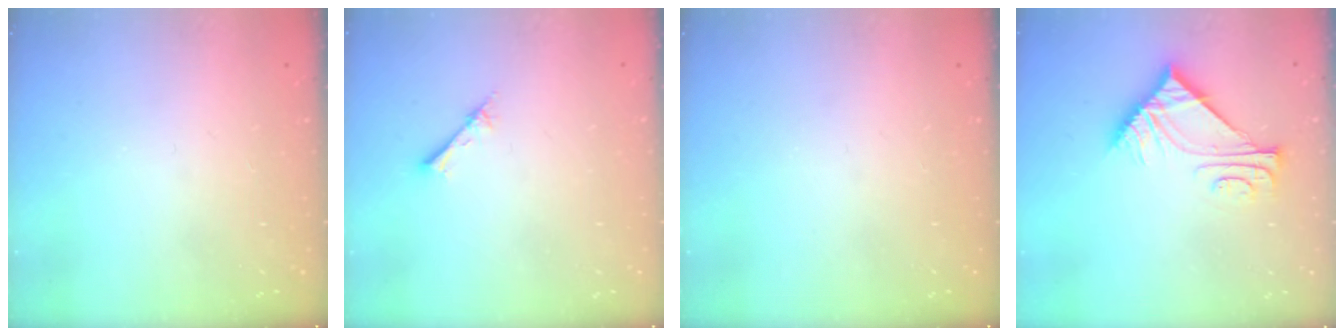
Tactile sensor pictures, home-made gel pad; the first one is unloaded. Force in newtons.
{"total": 2.7, "press": 2.6, "slide": 0.3}
{"total": 0.0}
{"total": 7.7, "press": 7.7, "slide": 0.1}